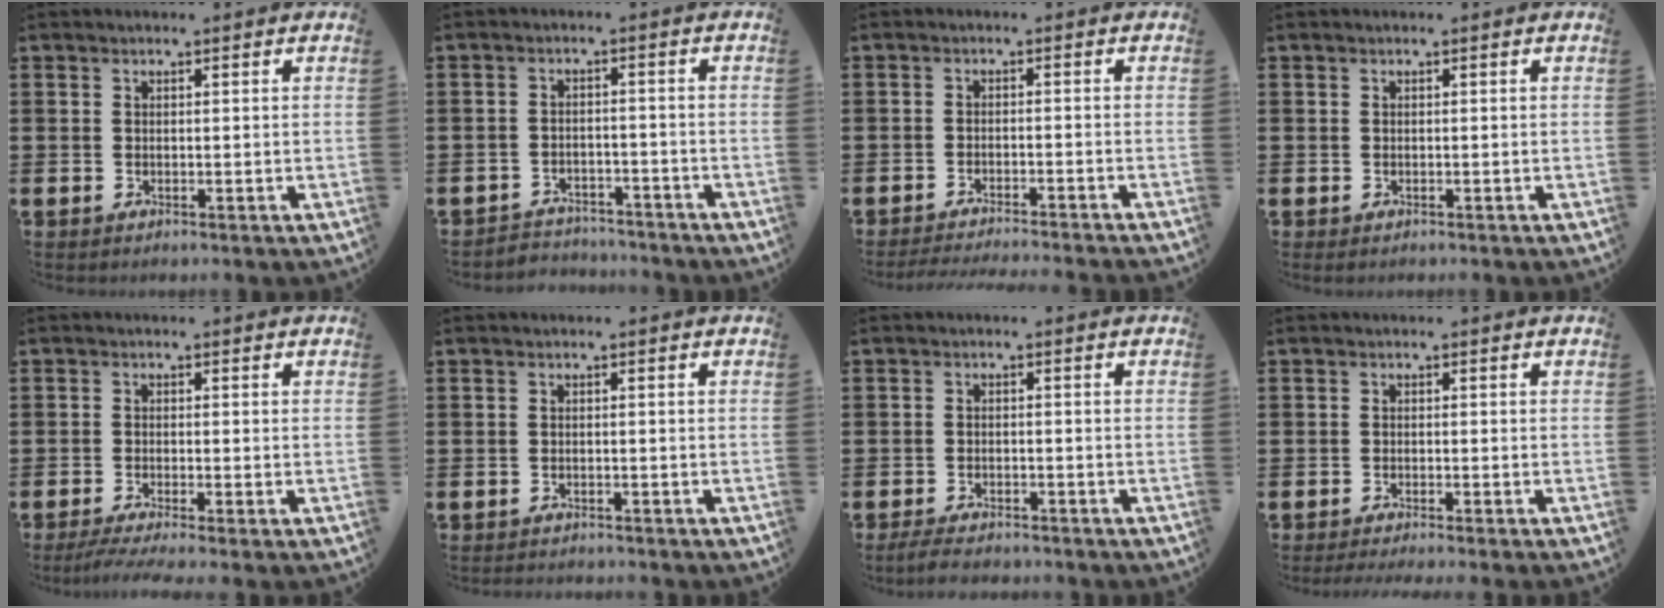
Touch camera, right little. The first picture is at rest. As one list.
[{"total": 2.5, "force": [-2.4, 0.4, -0.3], "torque": [-0.004, 0.003, -0.054]}, {"total": 2.1, "force": [-2.0, -0.3, 0.4], "torque": [-0.006, 0.003, -0.041]}, {"total": 0.0}, {"total": 1.8, "force": [-1.2, 0.1, 1.4], "torque": [-0.023, 0.000, -0.021]}, {"total": 0.8, "force": [-0.8, 0.0, -0.1], "torque": [-0.001, 0.000, -0.017]}, {"total": 2.1, "force": [-2.0, 0.2, 0.5], "torque": [-0.010, 0.006, -0.042]}, {"total": 1.0, "force": [-0.9, -0.2, 0.4], "torque": [-0.005, -0.001, -0.017]}]